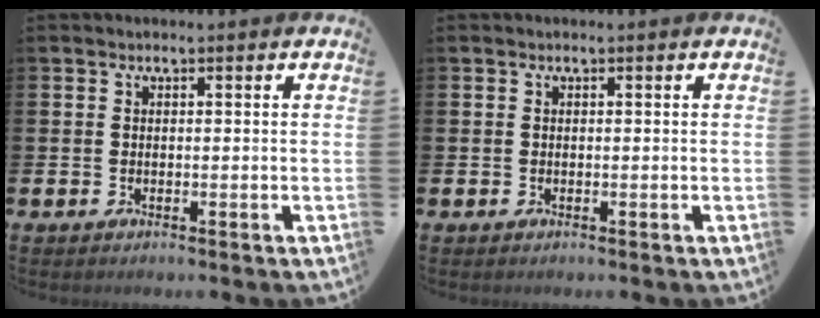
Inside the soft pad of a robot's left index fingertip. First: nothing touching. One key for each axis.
{"total": 0.0}